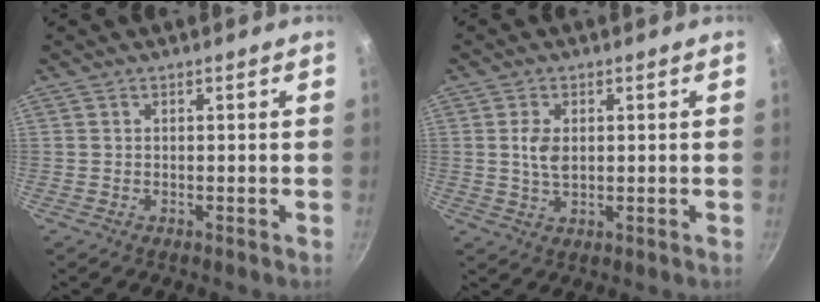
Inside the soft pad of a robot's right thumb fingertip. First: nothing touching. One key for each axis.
{"total": 4.2, "fx": 0.6, "fy": 2.6, "fz": 3.3, "tx": -0.060, "ty": -0.004, "tz": 0.013}